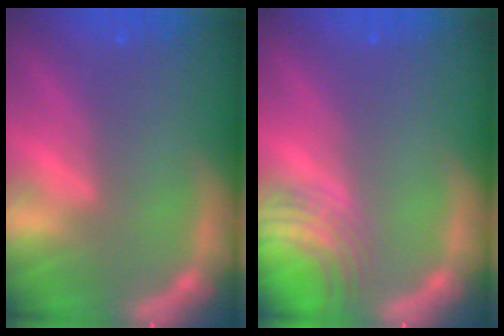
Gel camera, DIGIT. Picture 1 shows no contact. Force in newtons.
{"total": 4.5}